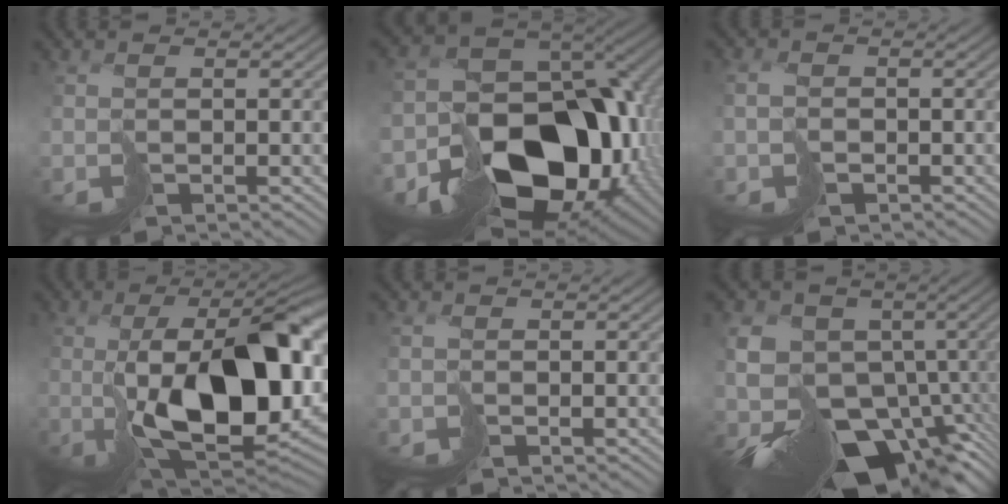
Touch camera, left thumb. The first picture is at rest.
{"total": 19.3, "force": [-6.9, 13.6, 11.8], "torque": [-0.206, -0.053, -0.083]}
{"total": 2.7, "force": [-1.0, 2.3, 0.9], "torque": [-0.014, 0.004, -0.023]}
{"total": 17.3, "force": [-1.1, 7.9, 15.3], "torque": [-0.225, -0.005, -0.002]}
{"total": 1.3, "force": [-0.3, 1.2, 0.2], "torque": [0.001, 0.003, -0.009]}
{"total": 14.2, "force": [-4.0, 10.4, 8.8], "torque": [-0.163, -0.015, -0.064]}